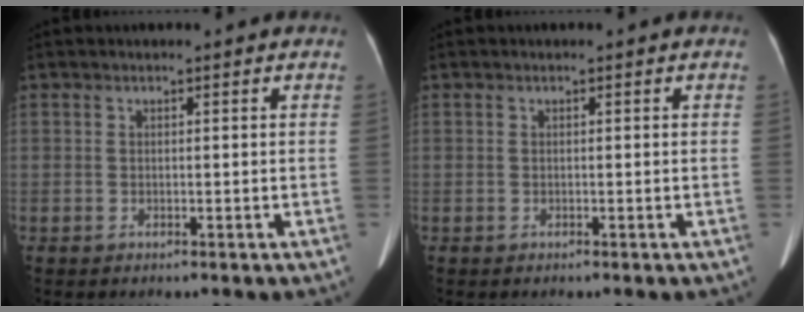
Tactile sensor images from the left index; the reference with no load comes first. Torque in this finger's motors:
{"motor_torque": [0.00, 0.00, 0.00, 0.00]}